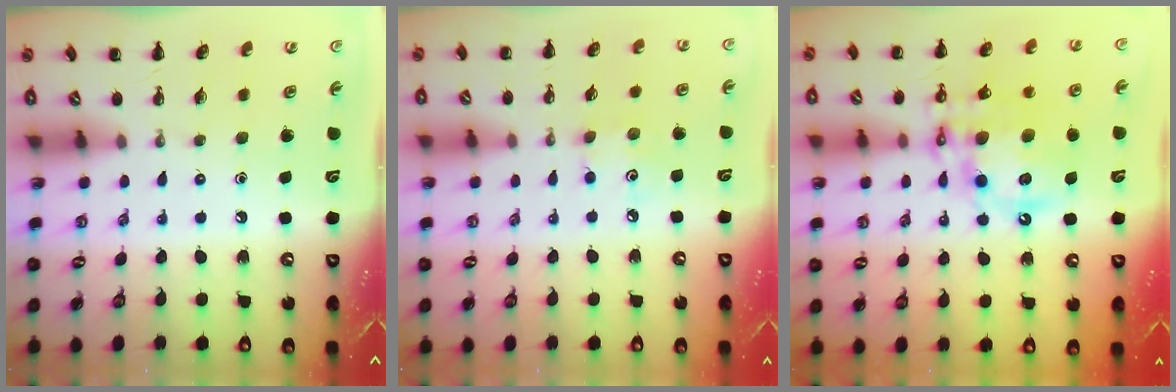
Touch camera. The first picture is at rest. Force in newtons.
{"total": 4.8, "press": 4.7, "slide": 1.1}
{"total": 16.1, "press": 15.7, "slide": 3.6}